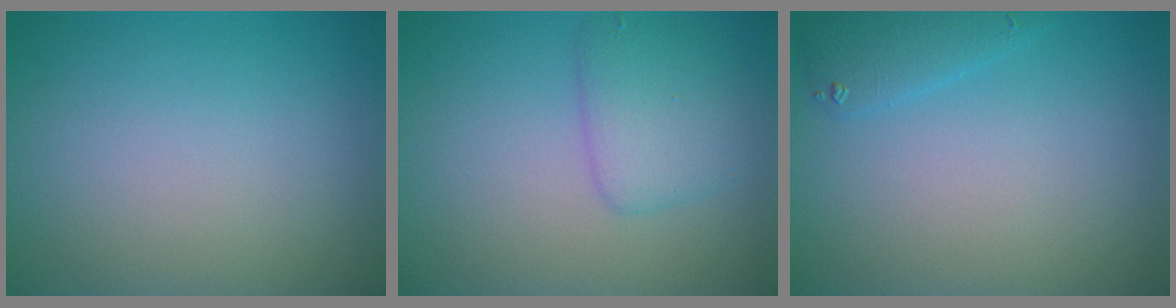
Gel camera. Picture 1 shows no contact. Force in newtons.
{"total": 3.0, "press": 3.0, "slide": 0.2}
{"total": 1.7, "press": 1.7, "slide": 0.2}